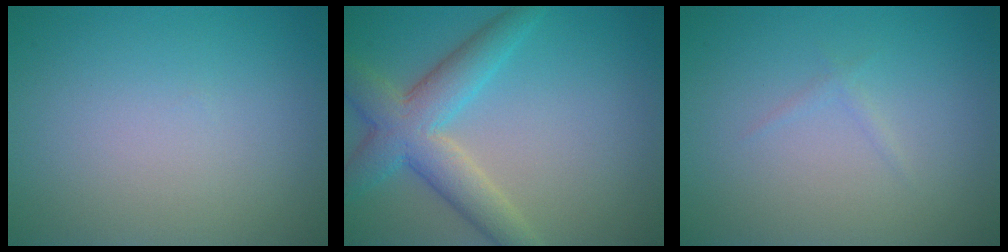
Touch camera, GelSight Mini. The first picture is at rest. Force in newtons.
{"total": 5.9, "press": 5.9, "slide": 0.3}
{"total": 0.6, "press": 0.6, "slide": 0.0}